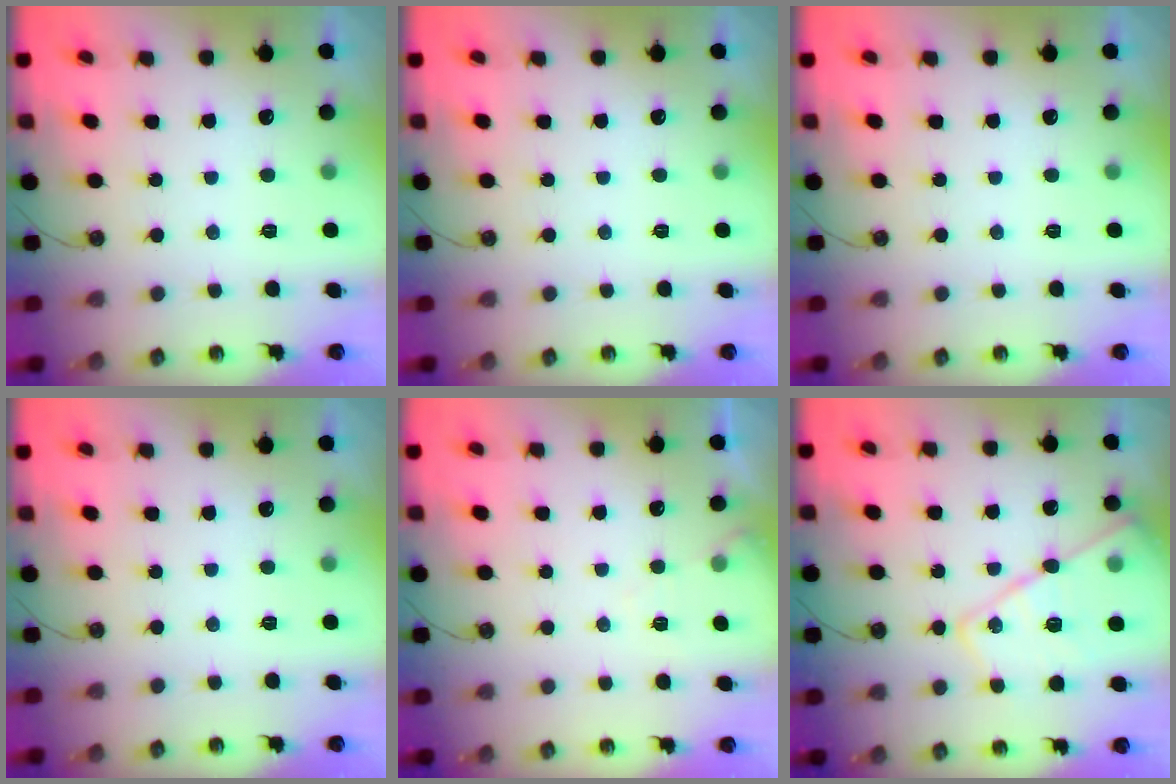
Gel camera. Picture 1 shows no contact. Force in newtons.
{"total": 0.0}
{"total": 0.0}
{"total": 0.0}
{"total": 4.1, "press": 4.0, "slide": 0.7}
{"total": 18.2, "press": 18.1, "slide": 1.6}